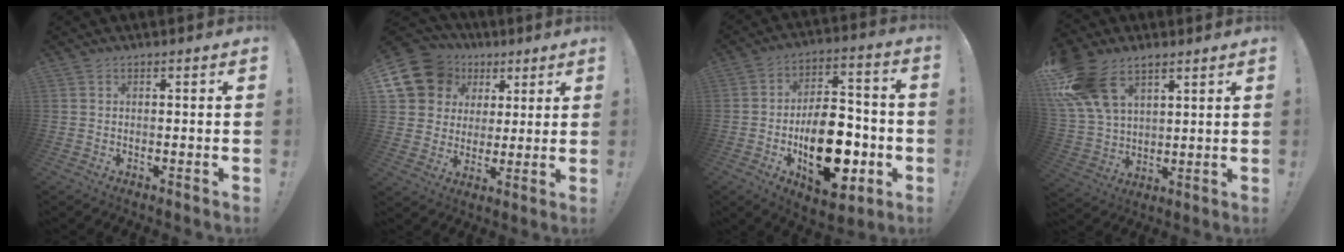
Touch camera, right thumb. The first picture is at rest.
{"total": 15.0, "force": [6.7, 12.1, 5.7], "torque": [-0.100, -0.026, 0.143]}
{"total": 21.5, "force": [-6.3, 12.1, 16.6], "torque": [-0.248, 0.036, -0.087]}
{"total": 16.0, "force": [9.5, 9.5, 8.7], "torque": [-0.169, -0.038, 0.184]}